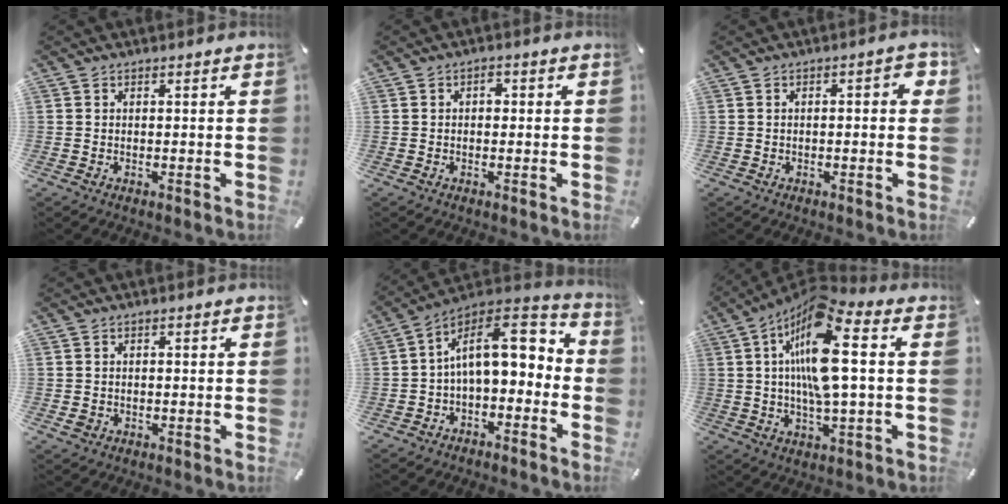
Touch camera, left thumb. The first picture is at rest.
{"total": 1.7, "force": [0.1, 1.2, 1.1], "torque": [-0.015, 0.005, -0.003]}
{"total": 3.6, "force": [-0.4, 1.4, 3.3], "torque": [-0.048, 0.009, -0.010]}
{"total": 1.4, "force": [-0.2, 1.2, 0.6], "torque": [-0.010, 0.005, -0.005]}
{"total": 14.9, "force": [2.7, 9.0, 11.6], "torque": [-0.178, -0.006, 0.048]}
{"total": 17.1, "force": [3.1, 5.0, 16.1], "torque": [-0.329, 0.000, 0.043]}